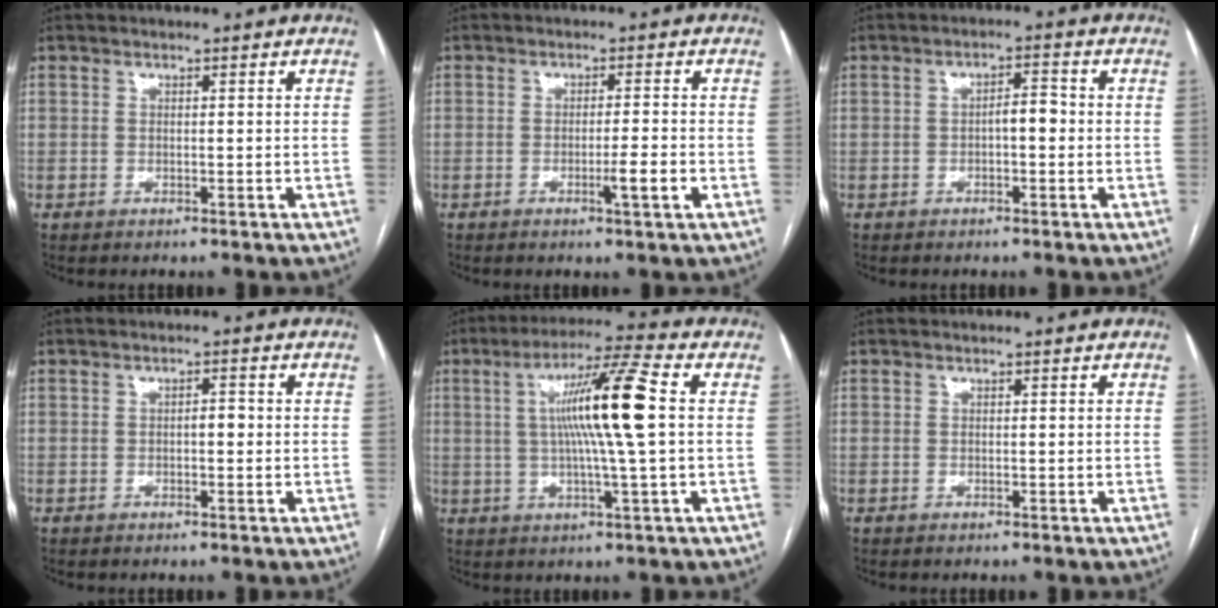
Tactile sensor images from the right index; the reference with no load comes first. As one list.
[{"total": 3.6, "force": [-1.3, -0.3, 3.3], "torque": [-0.050, -0.003, -0.019]}, {"total": 2.8, "force": [-0.5, 0.9, 2.6], "torque": [-0.038, 0.010, -0.006]}, {"total": 1.4, "force": [-0.2, 0.6, 1.3], "torque": [-0.018, 0.005, -0.003]}, {"total": 12.2, "force": [1.5, -0.8, 12.1], "torque": [-0.213, 0.009, 0.024]}, {"total": 0.0}]